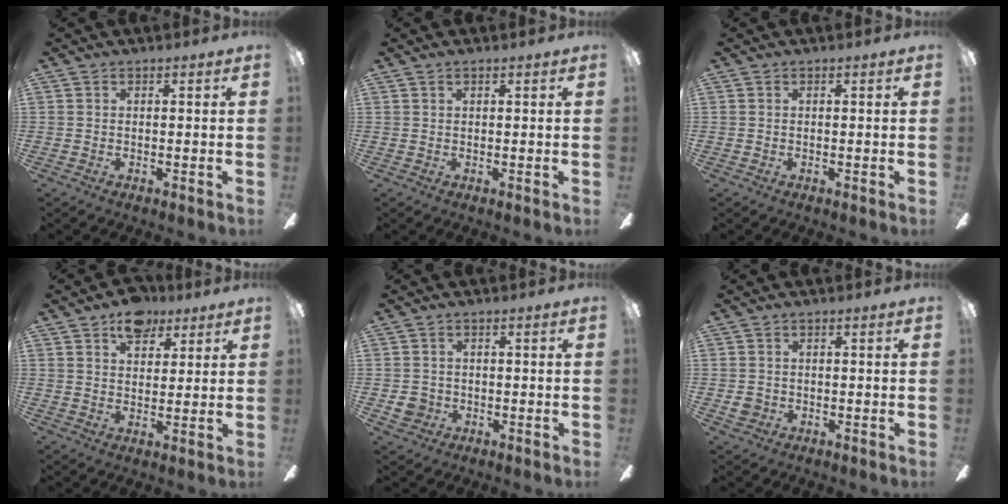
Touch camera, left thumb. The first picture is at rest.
{"total": 0.8, "force": [0.5, 0.3, 0.6], "torque": [-0.011, 0.002, 0.008]}
{"total": 0.0}
{"total": 7.9, "force": [5.3, 4.7, 3.6], "torque": [-0.039, -0.018, 0.089]}
{"total": 3.5, "force": [-0.4, 3.3, 1.0], "torque": [-0.011, 0.005, -0.007]}
{"total": 2.2, "force": [-0.1, 2.0, 0.9], "torque": [-0.016, 0.005, -0.002]}